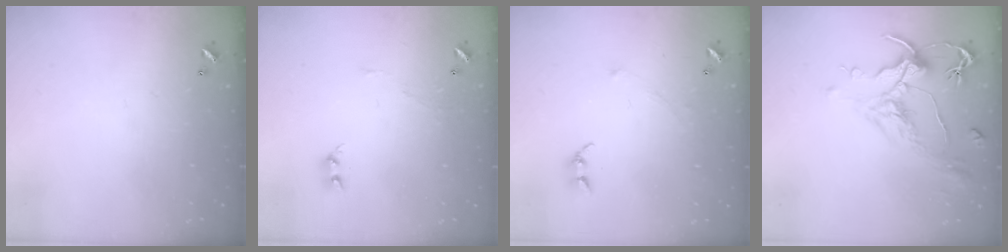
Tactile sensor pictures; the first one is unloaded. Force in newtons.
{"total": 4.7, "press": 4.7, "slide": 0.3}
{"total": 0.7, "press": 0.6, "slide": 0.4}
{"total": 1.6, "press": 0.7, "slide": 1.4}